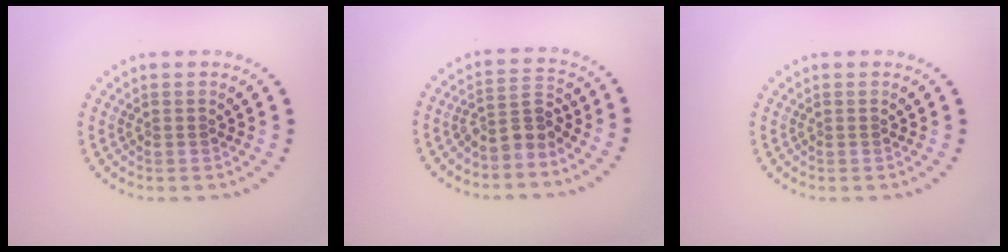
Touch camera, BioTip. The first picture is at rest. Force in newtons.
{"total": 2.8, "press": 2.1, "slide": 1.8}
{"total": 0.0}